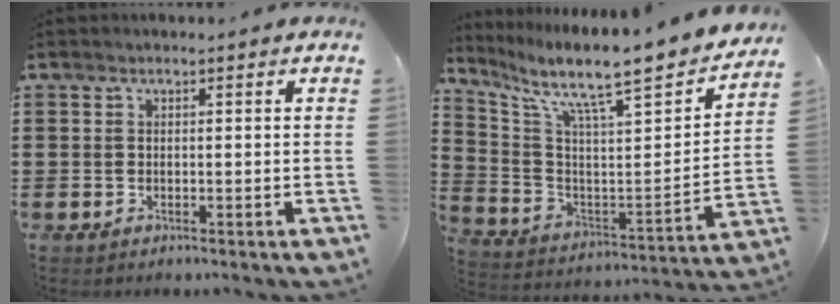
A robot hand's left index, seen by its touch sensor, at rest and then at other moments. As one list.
[{"total": 9.4, "force": [7.6, 1.1, 5.3], "torque": [-0.125, -0.074, 0.114]}]